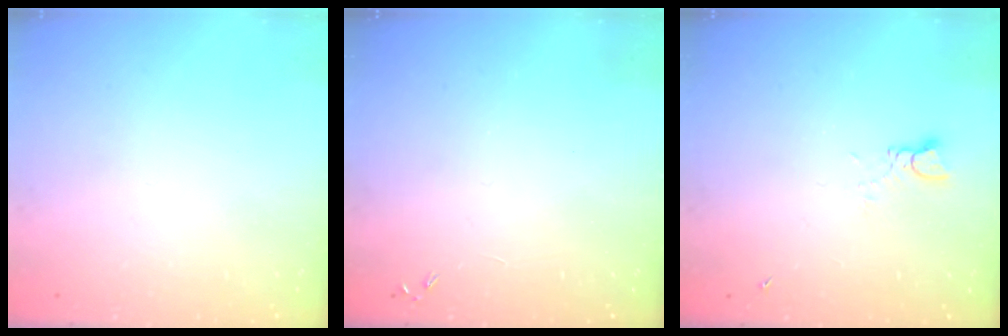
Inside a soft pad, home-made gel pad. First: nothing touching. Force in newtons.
{"total": 0.0}
{"total": 1.4, "press": 1.4, "slide": 0.2}